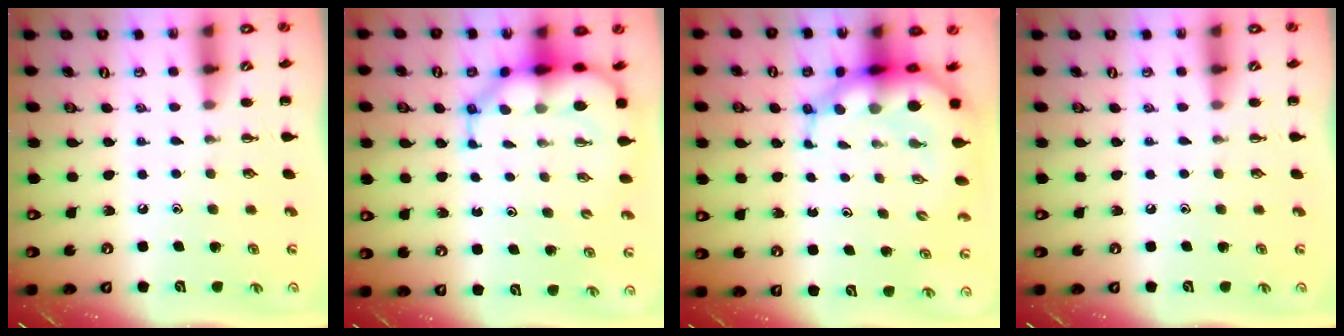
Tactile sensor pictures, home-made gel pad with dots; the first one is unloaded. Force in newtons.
{"total": 9.4, "press": 8.9, "slide": 3.0}
{"total": 9.3, "press": 8.9, "slide": 2.8}
{"total": 0.0}